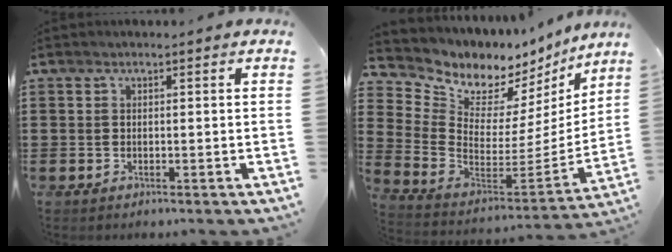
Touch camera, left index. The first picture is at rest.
{"total": 5.5, "force": [4.4, 3.3, 0.0], "torque": [-0.042, -0.056, 0.076]}